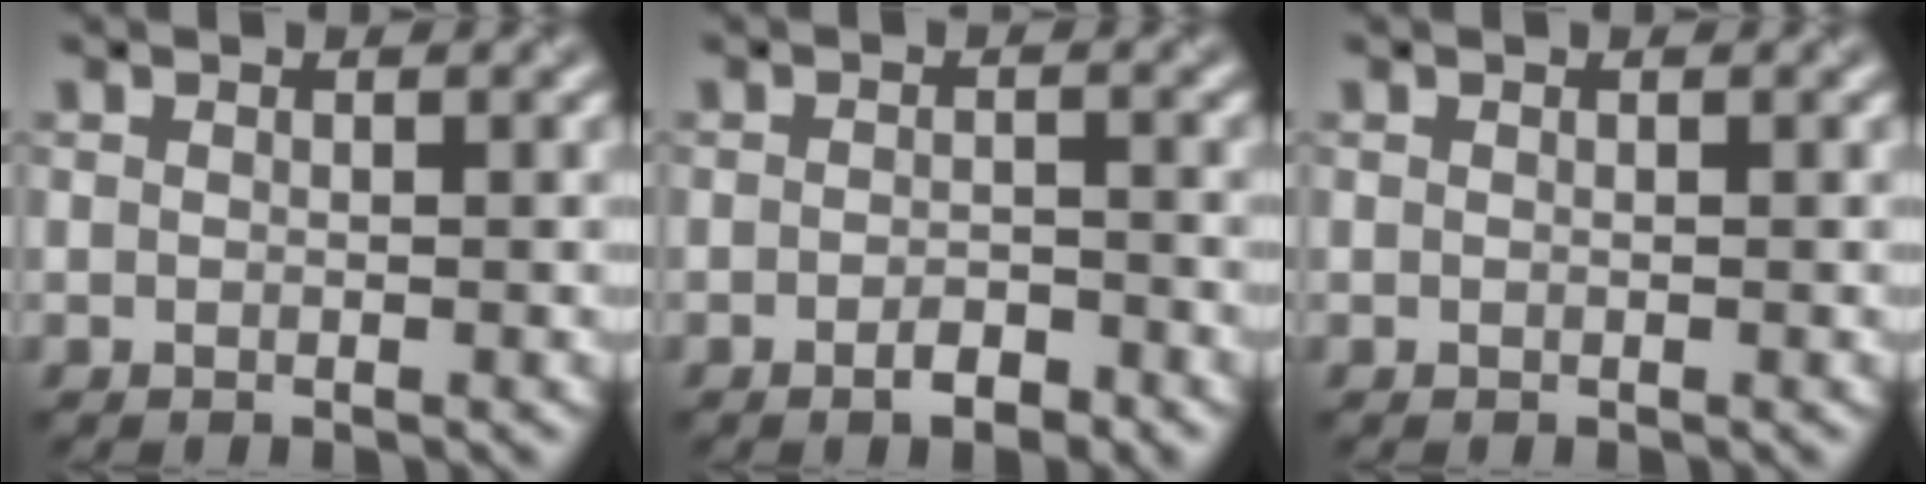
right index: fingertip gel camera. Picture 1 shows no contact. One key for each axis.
{"total": 2.1, "fx": -1.2, "fy": 0.7, "fz": 1.6, "tx": -0.023, "ty": 0.000, "tz": -0.020}
{"total": 0.0}